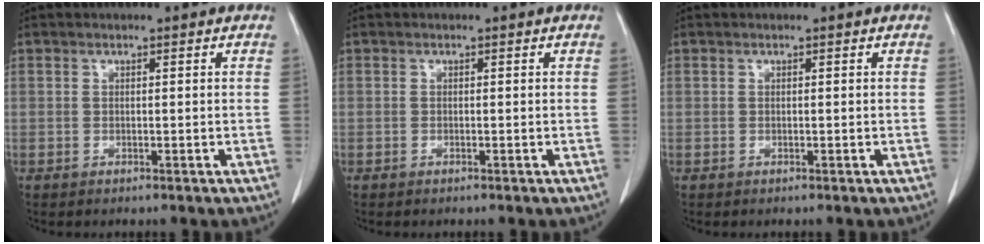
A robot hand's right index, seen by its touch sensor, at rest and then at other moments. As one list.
[{"total": 0.0}, {"total": 0.0}]